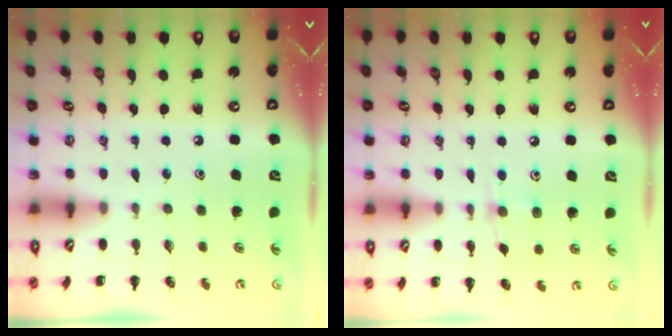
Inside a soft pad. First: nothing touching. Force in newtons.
{"total": 5.8, "press": 5.6, "slide": 1.6}